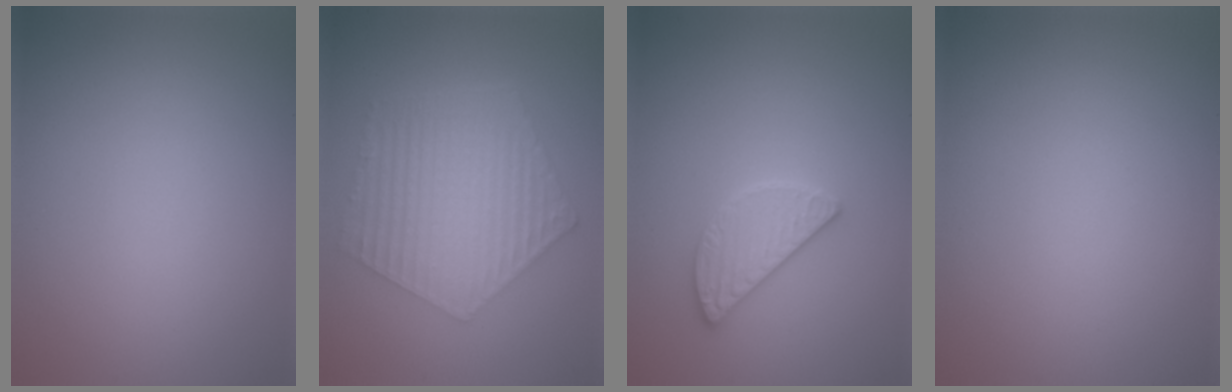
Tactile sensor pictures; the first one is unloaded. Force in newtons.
{"total": 6.6, "press": 4.7, "slide": 4.6}
{"total": 2.6, "press": 2.6, "slide": 0.4}
{"total": 0.0}